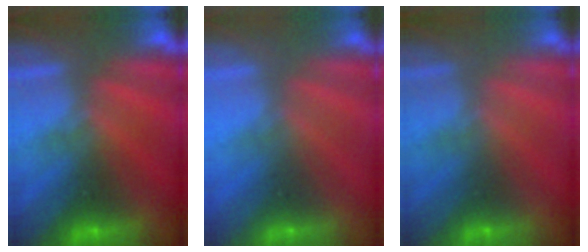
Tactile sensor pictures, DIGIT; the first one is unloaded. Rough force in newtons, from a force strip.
{"total": 2.8}
{"total": 4.4}